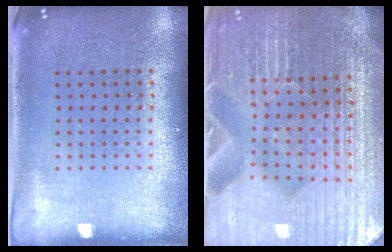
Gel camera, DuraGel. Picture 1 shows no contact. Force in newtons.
{"total": 6.0, "press": 5.5, "slide": 2.5}